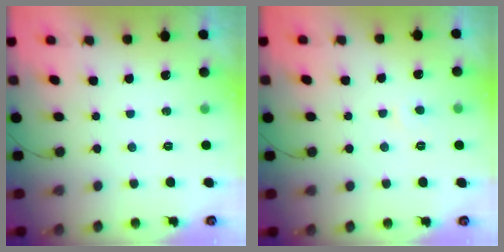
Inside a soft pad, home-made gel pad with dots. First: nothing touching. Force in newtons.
{"total": 3.2, "press": 3.1, "slide": 0.4}